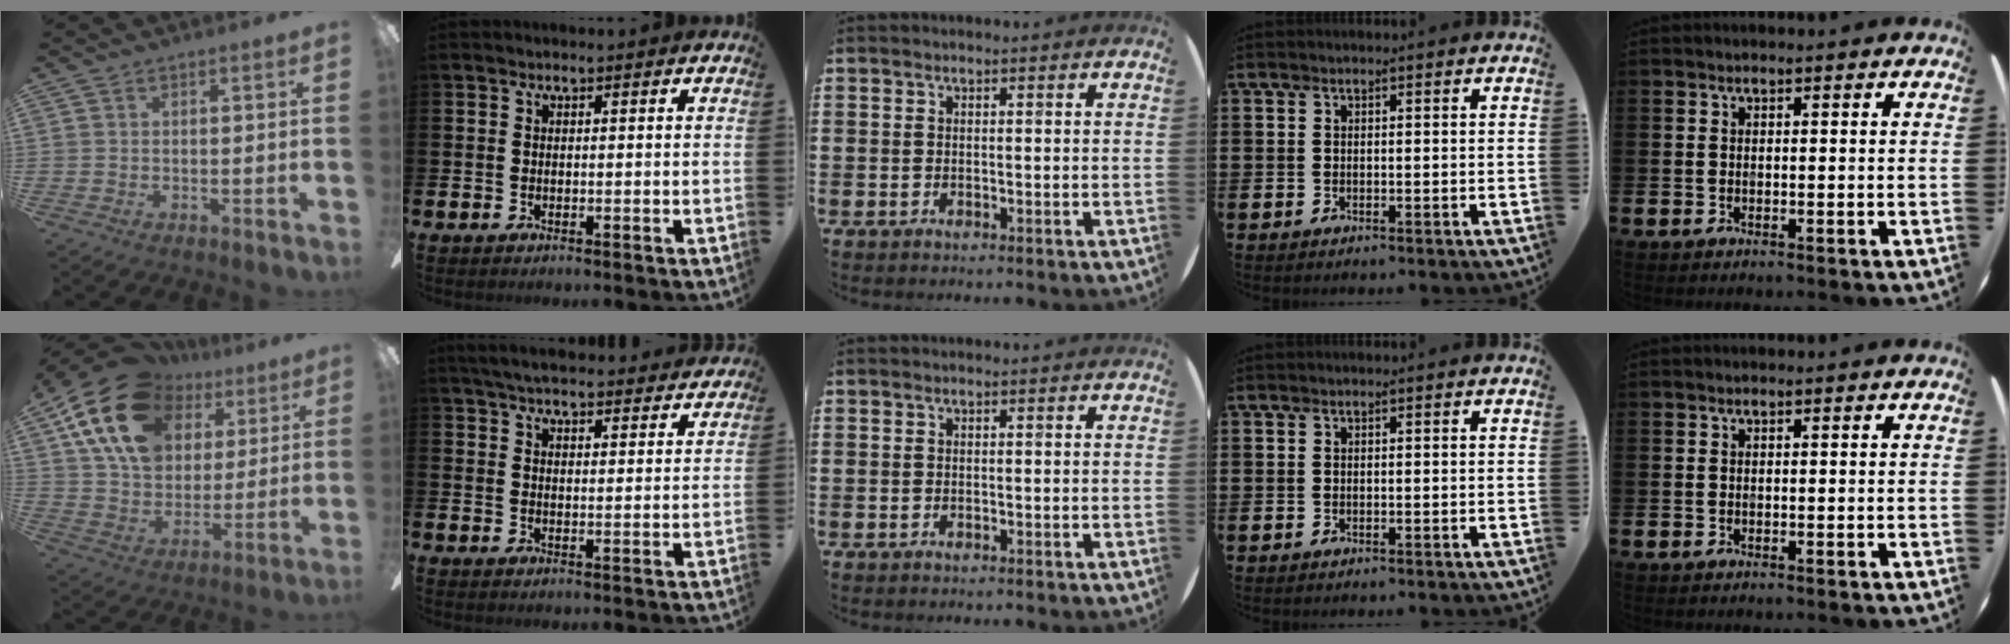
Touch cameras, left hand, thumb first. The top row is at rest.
{"thumb": {"total": 22.1, "force": [10.4, 15.5, 11.7], "torque": [-0.218, -0.029, 0.191]}, "index": {"total": 5.4, "force": [5.2, 0.7, 1.1], "torque": [-0.033, -0.029, 0.094]}}